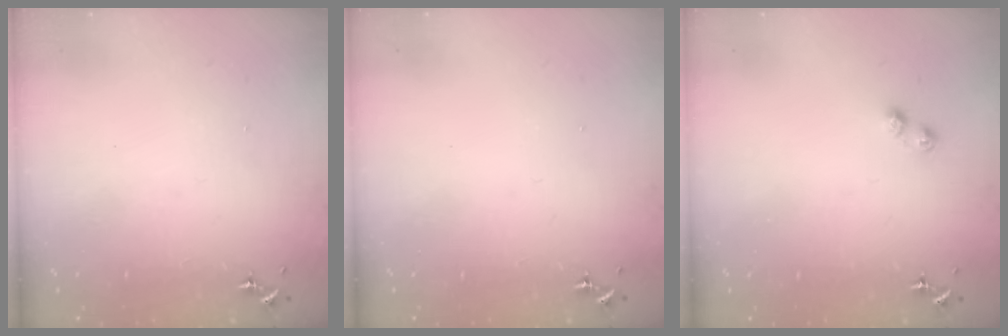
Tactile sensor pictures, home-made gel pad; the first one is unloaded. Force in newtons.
{"total": 0.0}
{"total": 3.7, "press": 3.6, "slide": 0.4}